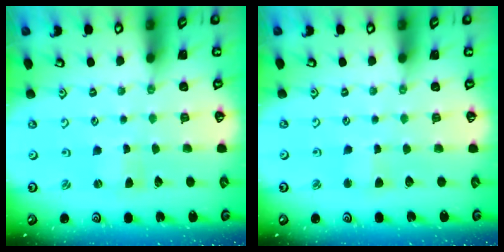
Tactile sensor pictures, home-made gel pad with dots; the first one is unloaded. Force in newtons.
{"total": 2.5, "press": 2.4, "slide": 0.3}